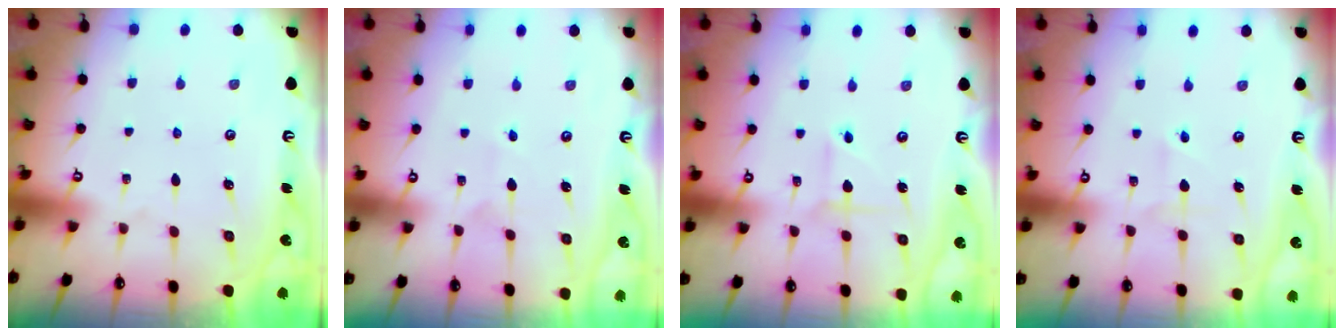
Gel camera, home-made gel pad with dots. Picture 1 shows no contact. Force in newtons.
{"total": 2.8, "press": 2.7, "slide": 0.3}
{"total": 2.6, "press": 2.6, "slide": 0.0}
{"total": 1.5, "press": 1.4, "slide": 0.5}